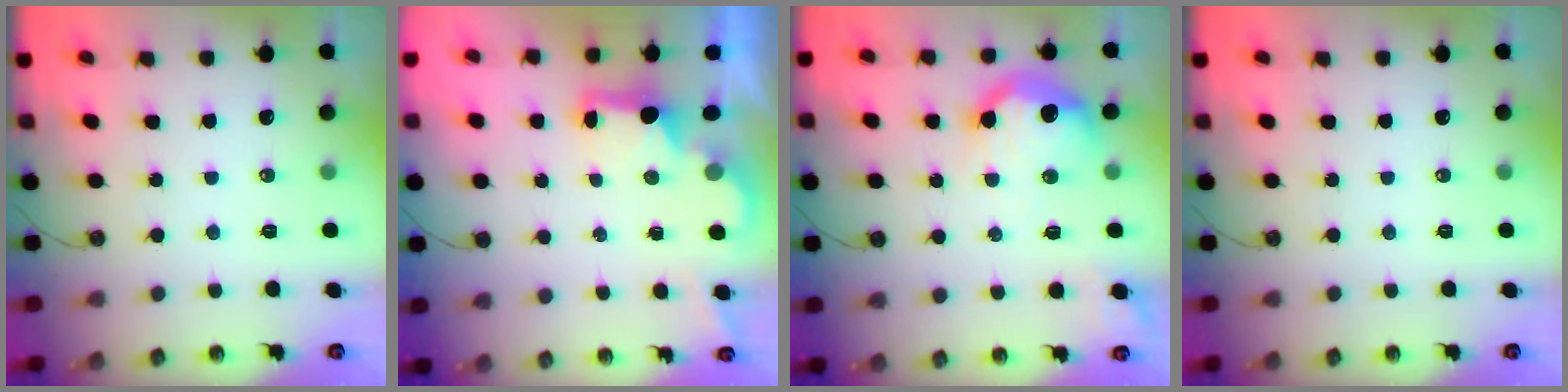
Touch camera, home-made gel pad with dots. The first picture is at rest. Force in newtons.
{"total": 2.3, "press": 2.2, "slide": 0.8}
{"total": 15.9, "press": 15.8, "slide": 1.5}
{"total": 0.0}